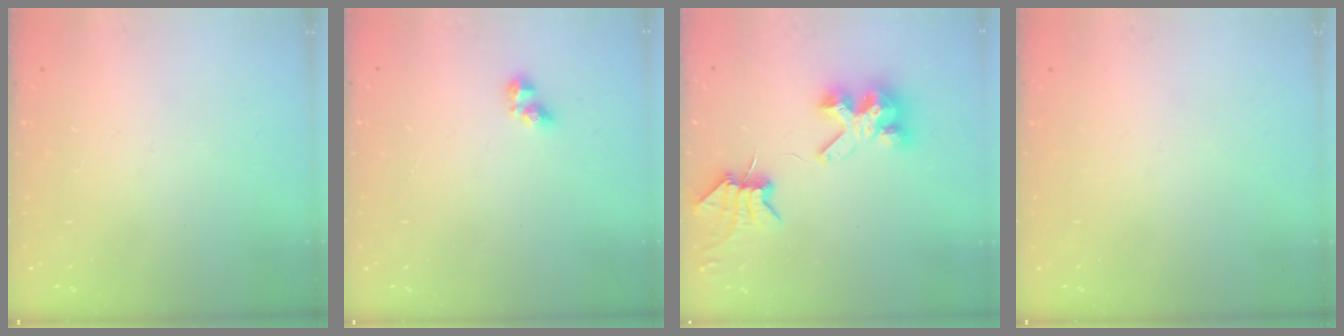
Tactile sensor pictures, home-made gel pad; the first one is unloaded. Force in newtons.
{"total": 3.4, "press": 3.2, "slide": 1.2}
{"total": 7.0, "press": 7.0, "slide": 0.9}
{"total": 0.0}